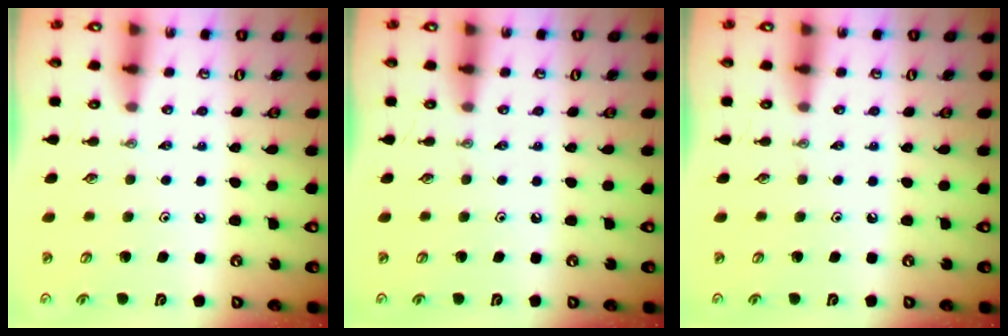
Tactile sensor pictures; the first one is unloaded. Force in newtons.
{"total": 0.0}
{"total": 0.0}